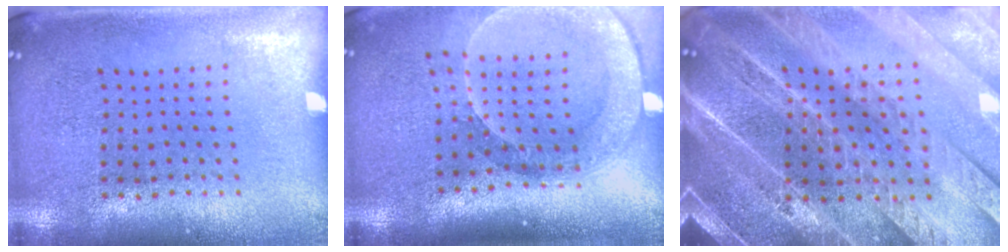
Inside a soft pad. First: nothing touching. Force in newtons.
{"total": 2.5, "press": 1.9, "slide": 1.6}
{"total": 5.1, "press": 4.4, "slide": 2.6}